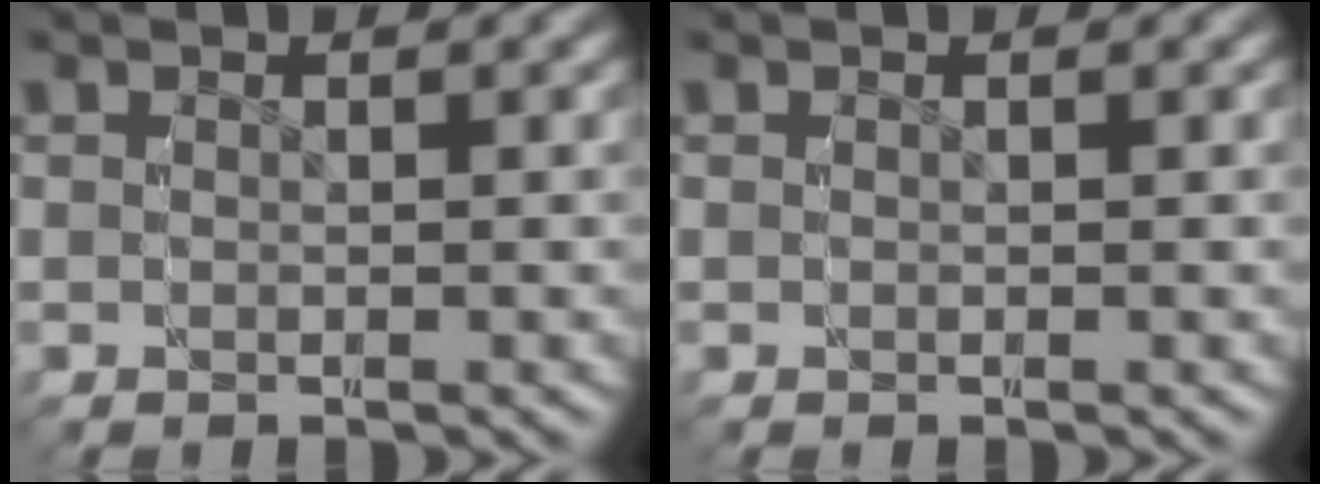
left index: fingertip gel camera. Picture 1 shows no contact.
{"total": 0.0}